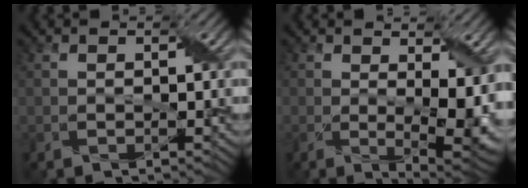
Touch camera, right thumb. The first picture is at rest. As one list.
[{"total": 7.7, "force": [0.4, 3.6, 6.9], "torque": [-0.113, -0.024, 0.024]}]